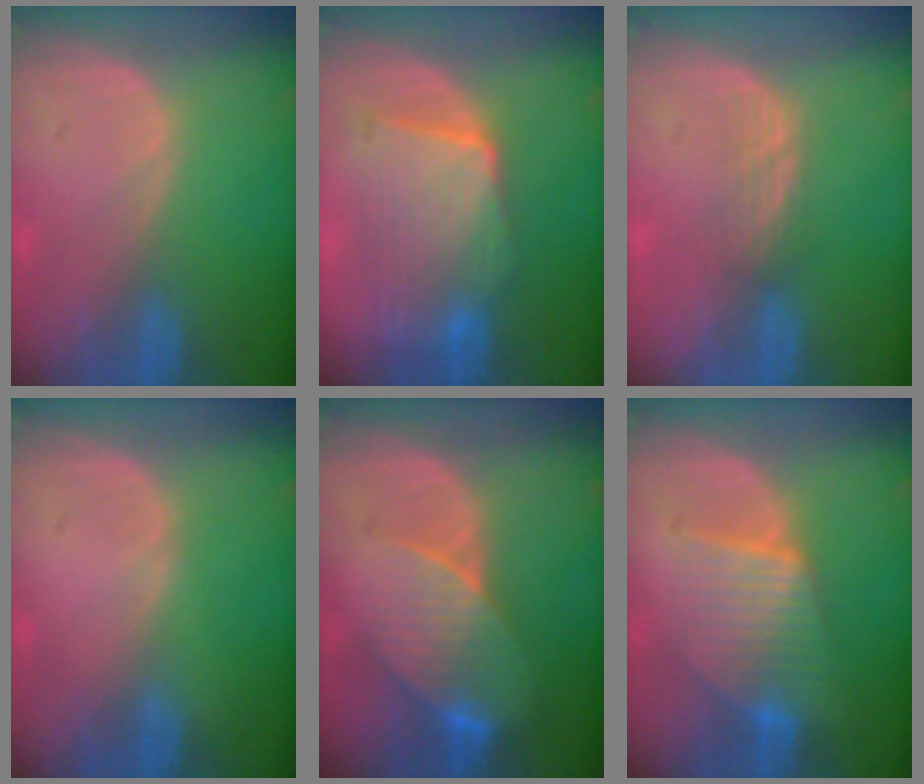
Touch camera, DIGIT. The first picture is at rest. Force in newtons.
{"total": 8.7, "press": 8.5, "slide": 1.9}
{"total": 2.4, "press": 2.4, "slide": 0.5}
{"total": 0.0}
{"total": 8.4, "press": 7.6, "slide": 3.6}
{"total": 7.1, "press": 7.1, "slide": 0.1}